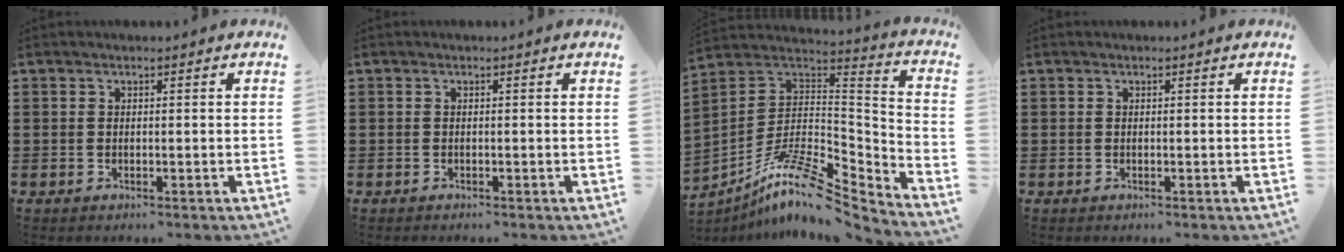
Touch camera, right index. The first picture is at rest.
{"total": 0.0}
{"total": 12.2, "force": [-8.4, 3.2, 8.3], "torque": [-0.162, 0.011, -0.161]}
{"total": 0.0}